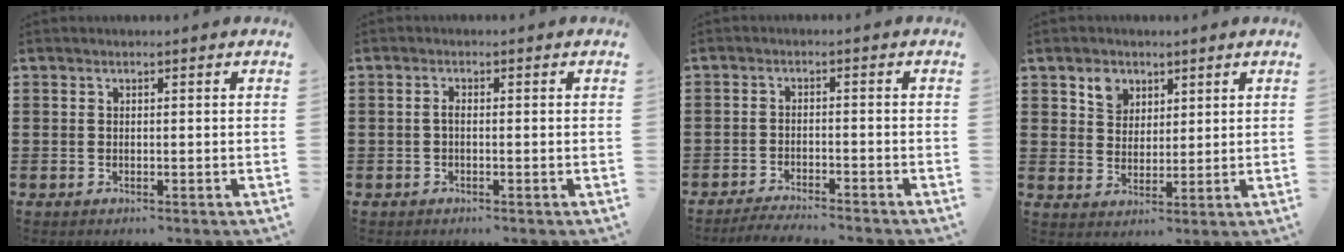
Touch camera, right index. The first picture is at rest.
{"total": 1.1, "force": [-0.4, 0.3, 1.0], "torque": [-0.020, -0.002, -0.008]}
{"total": 2.8, "force": [-2.7, -0.2, 0.5], "torque": [-0.011, -0.003, -0.056]}
{"total": 4.1, "force": [2.4, 3.1, 0.9], "torque": [-0.026, 0.008, 0.043]}